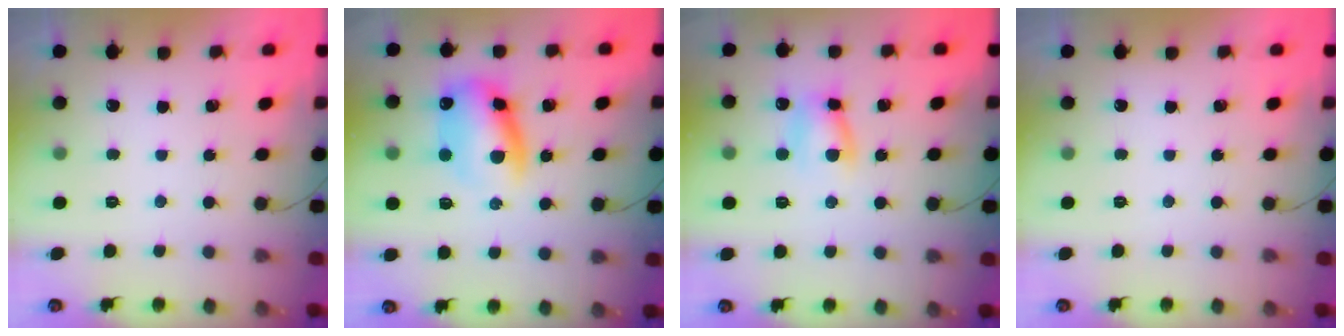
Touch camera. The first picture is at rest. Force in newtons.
{"total": 12.6, "press": 12.4, "slide": 2.3}
{"total": 7.4, "press": 7.4, "slide": 0.2}
{"total": 0.0}